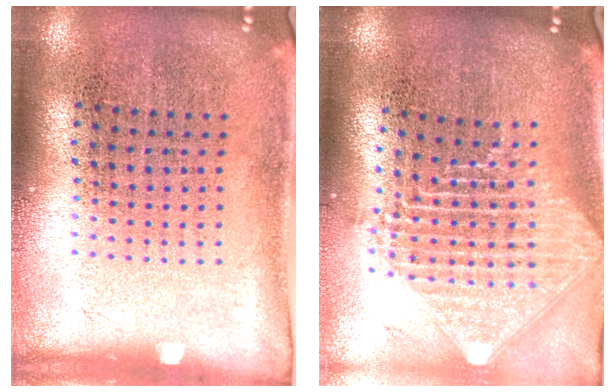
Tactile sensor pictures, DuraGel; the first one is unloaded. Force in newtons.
{"total": 2.4, "press": 1.9, "slide": 1.5}